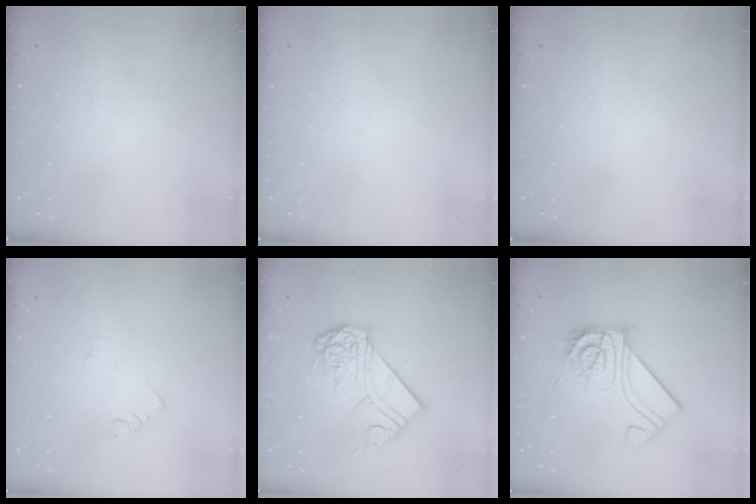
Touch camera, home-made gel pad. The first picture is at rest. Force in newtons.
{"total": 0.0}
{"total": 0.0}
{"total": 1.1, "press": 1.1, "slide": 0.3}
{"total": 13.7, "press": 13.6, "slide": 1.4}
{"total": 15.9, "press": 15.8, "slide": 0.7}